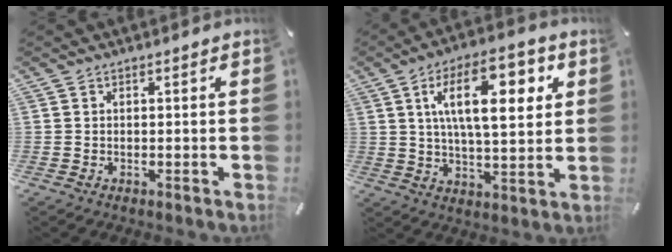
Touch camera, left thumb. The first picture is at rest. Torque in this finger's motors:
{"motor_torque": [2.50, 2.51, 1.52, -1.26, 0.62]}